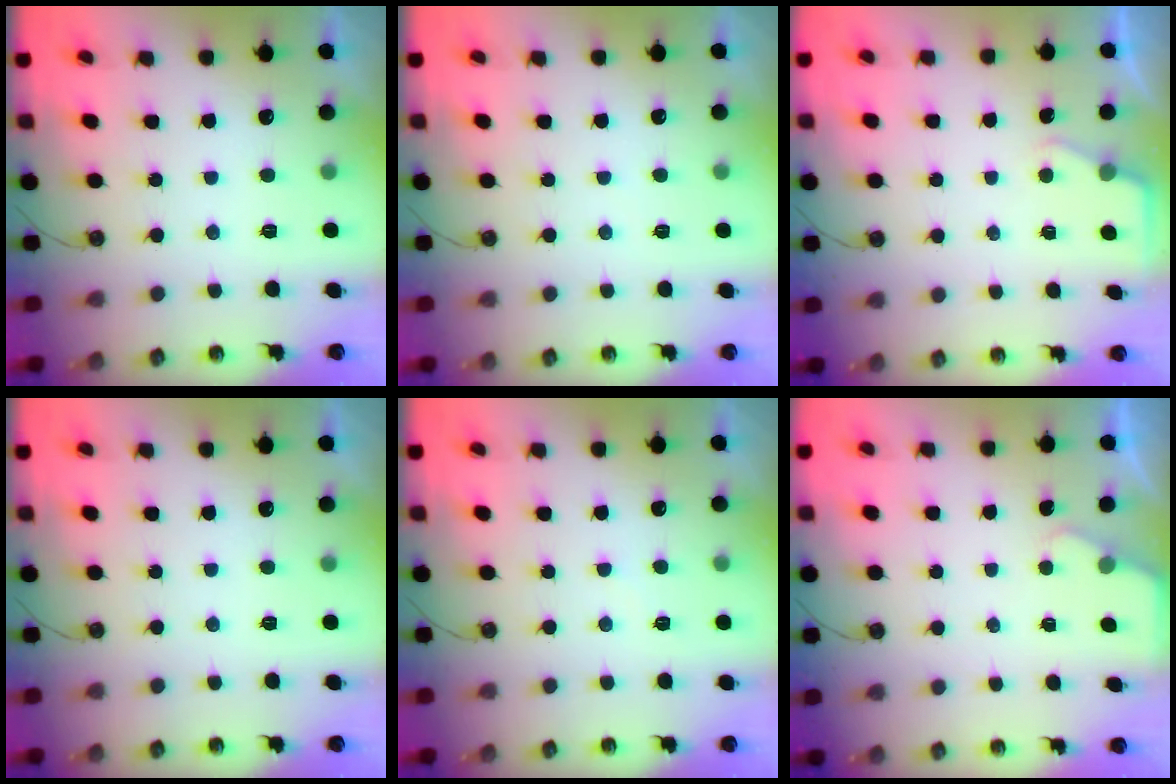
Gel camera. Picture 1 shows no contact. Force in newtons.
{"total": 2.8, "press": 2.8, "slide": 0.3}
{"total": 2.4, "press": 2.4, "slide": 0.3}
{"total": 0.0}
{"total": 4.5, "press": 4.4, "slide": 0.7}
{"total": 1.7, "press": 1.6, "slide": 0.2}